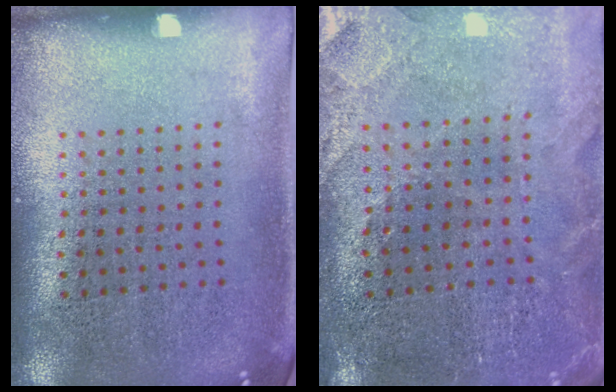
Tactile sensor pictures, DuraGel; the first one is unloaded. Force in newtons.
{"total": 0.7, "press": 0.7, "slide": 0.2}